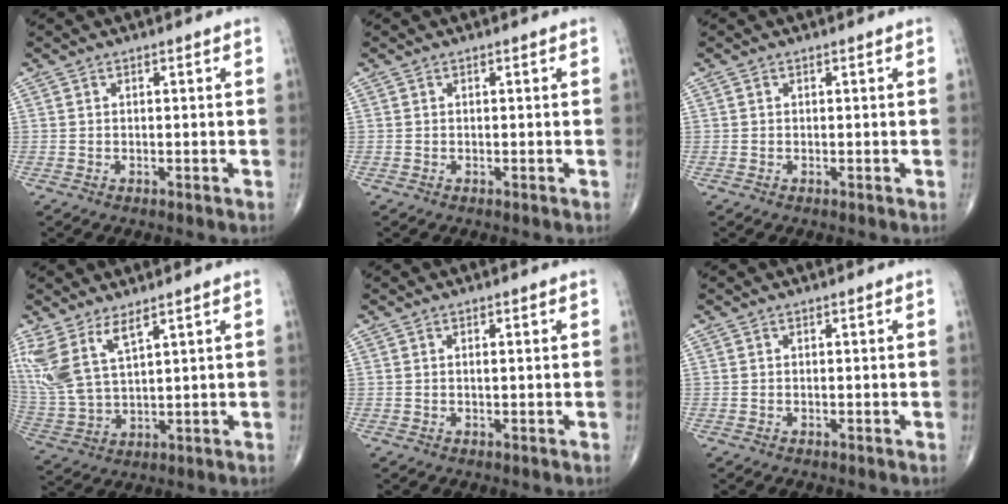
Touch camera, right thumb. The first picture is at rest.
{"total": 0.0}
{"total": 0.0}
{"total": 10.9, "force": [6.3, 3.9, 8.1], "torque": [-0.188, -0.026, 0.144]}
{"total": 1.0, "force": [0.2, 0.2, 0.9], "torque": [-0.019, 0.004, 0.003]}
{"total": 0.0}